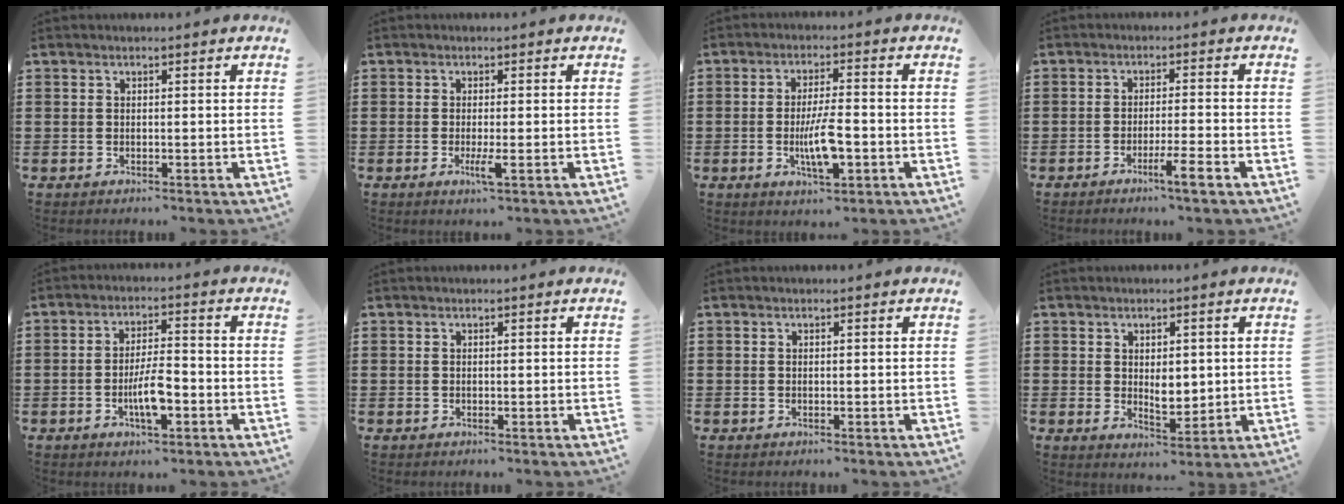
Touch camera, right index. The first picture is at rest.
{"total": 2.8, "force": [-0.9, 0.2, 2.6], "torque": [-0.060, -0.011, -0.021]}
{"total": 6.9, "force": [-1.9, 1.8, 6.4], "torque": [-0.125, -0.007, -0.035]}
{"total": 4.3, "force": [-2.8, -0.1, 3.2], "torque": [-0.058, -0.009, -0.050]}
{"total": 6.4, "force": [-2.2, 1.9, 5.7], "torque": [-0.114, -0.002, -0.043]}
{"total": 0.0}
{"total": 0.0}
{"total": 3.9, "force": [0.8, 2.3, 3.0], "torque": [-0.037, -0.001, 0.009]}